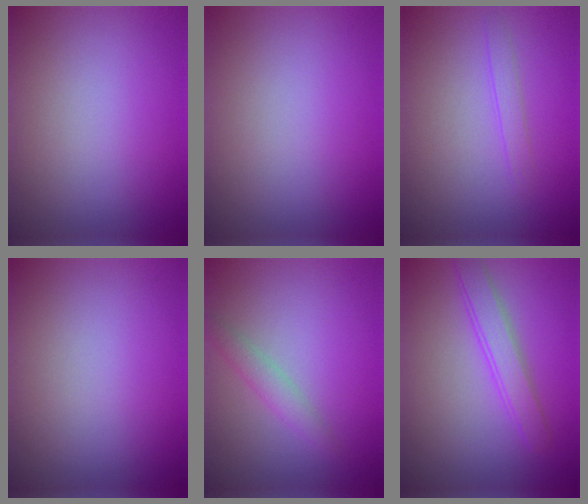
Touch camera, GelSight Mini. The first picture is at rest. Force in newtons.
{"total": 0.0}
{"total": 1.1, "press": 1.1, "slide": 0.2}
{"total": 0.0}
{"total": 1.8, "press": 1.8, "slide": 0.0}
{"total": 2.9, "press": 2.9, "slide": 0.1}